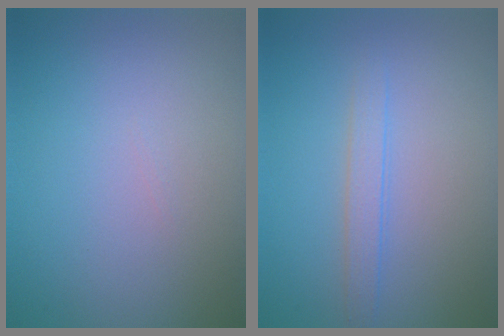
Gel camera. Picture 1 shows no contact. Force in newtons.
{"total": 1.8, "press": 1.8, "slide": 0.0}